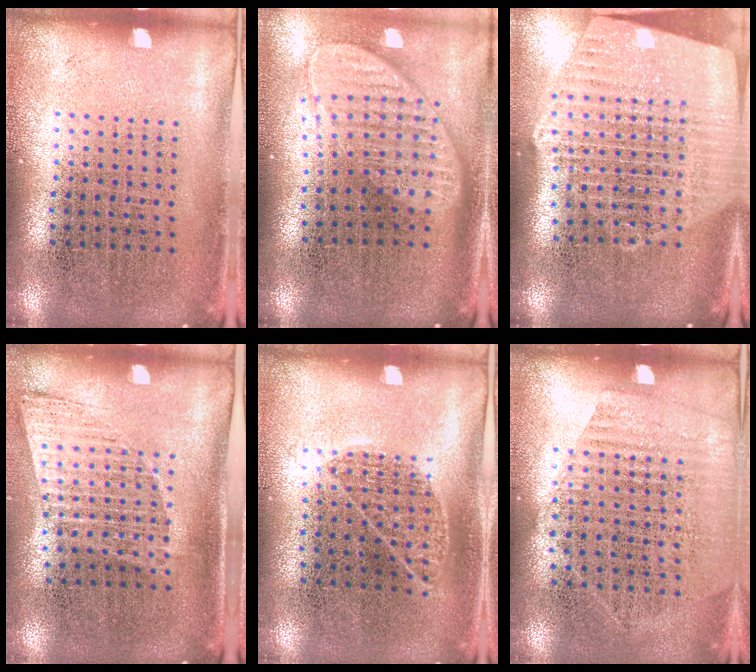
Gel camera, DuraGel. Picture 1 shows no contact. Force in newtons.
{"total": 2.0, "press": 1.6, "slide": 1.2}
{"total": 2.6, "press": 2.2, "slide": 1.4}
{"total": 1.2, "press": 1.1, "slide": 0.6}
{"total": 0.9, "press": 0.5, "slide": 0.7}
{"total": 1.3, "press": 1.1, "slide": 0.7}